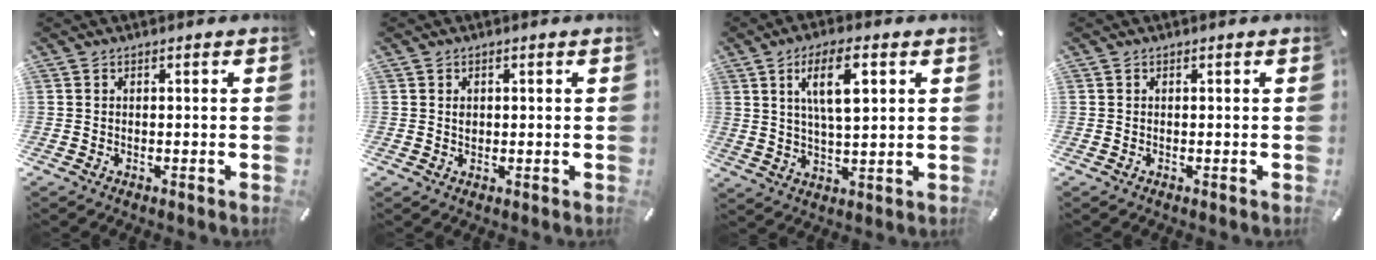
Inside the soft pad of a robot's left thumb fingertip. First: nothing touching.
{"total": 1.3, "force": [0.3, 1.1, 0.6], "torque": [-0.006, 0.000, 0.003]}
{"total": 10.9, "force": [4.5, 3.9, 9.1], "torque": [-0.160, 0.000, 0.074]}
{"total": 0.0}